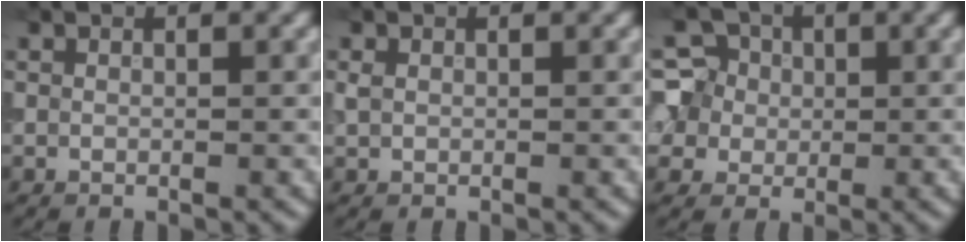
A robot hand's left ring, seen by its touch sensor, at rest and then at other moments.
{"total": 0.8, "force": [0.2, 0.7, 0.4], "torque": [-0.009, 0.000, 0.003]}
{"total": 7.3, "force": [1.5, 6.6, 2.6], "torque": [-0.055, 0.034, 0.010]}